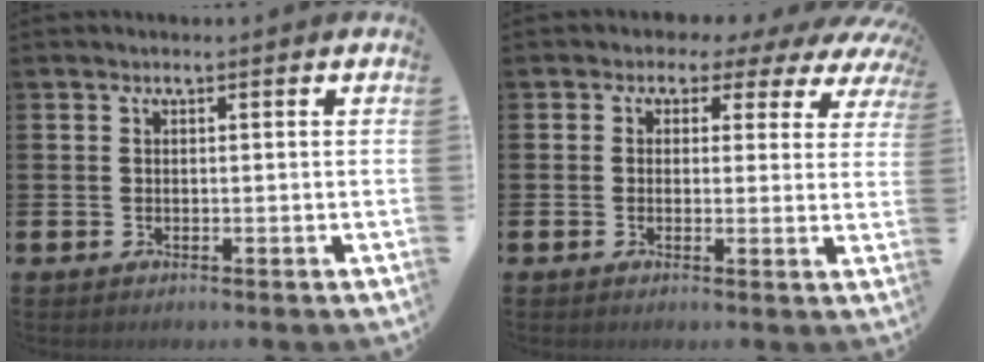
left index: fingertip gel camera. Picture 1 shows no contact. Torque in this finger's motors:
{"motor_torque": [1.26, -0.88, 0.32, 0.09]}